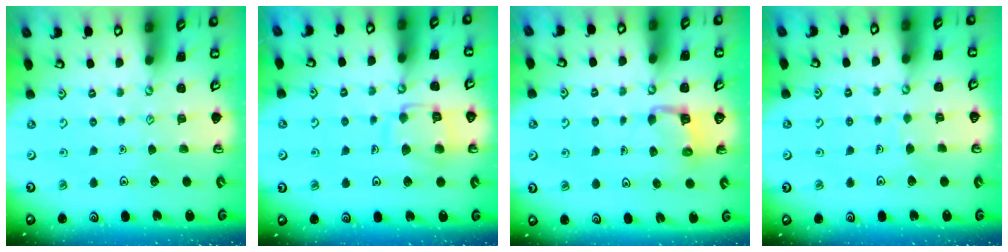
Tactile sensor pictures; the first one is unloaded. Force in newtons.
{"total": 11.5, "press": 11.5, "slide": 0.9}
{"total": 2.8, "press": 2.8, "slide": 0.2}
{"total": 1.8, "press": 1.8, "slide": 0.0}